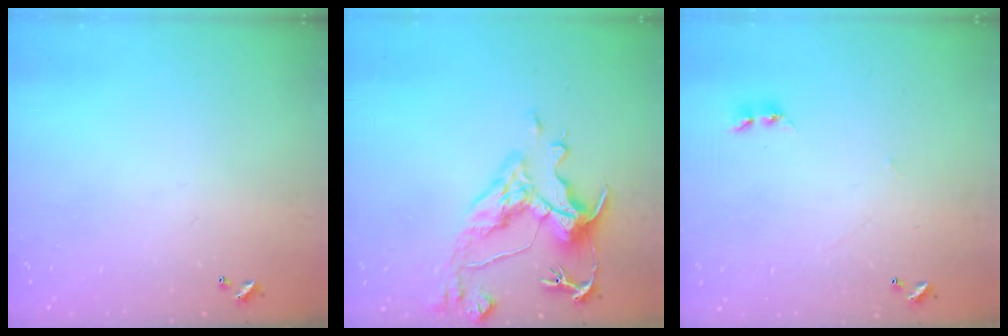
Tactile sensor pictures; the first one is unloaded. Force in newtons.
{"total": 8.7, "press": 8.5, "slide": 1.9}
{"total": 2.5, "press": 2.4, "slide": 0.4}